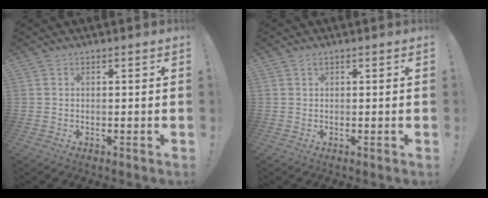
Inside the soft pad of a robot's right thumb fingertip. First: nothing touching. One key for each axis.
{"total": 0.6, "fx": 0.3, "fy": 0.3, "fz": 0.4, "tx": -0.005, "ty": 0.001, "tz": 0.005}